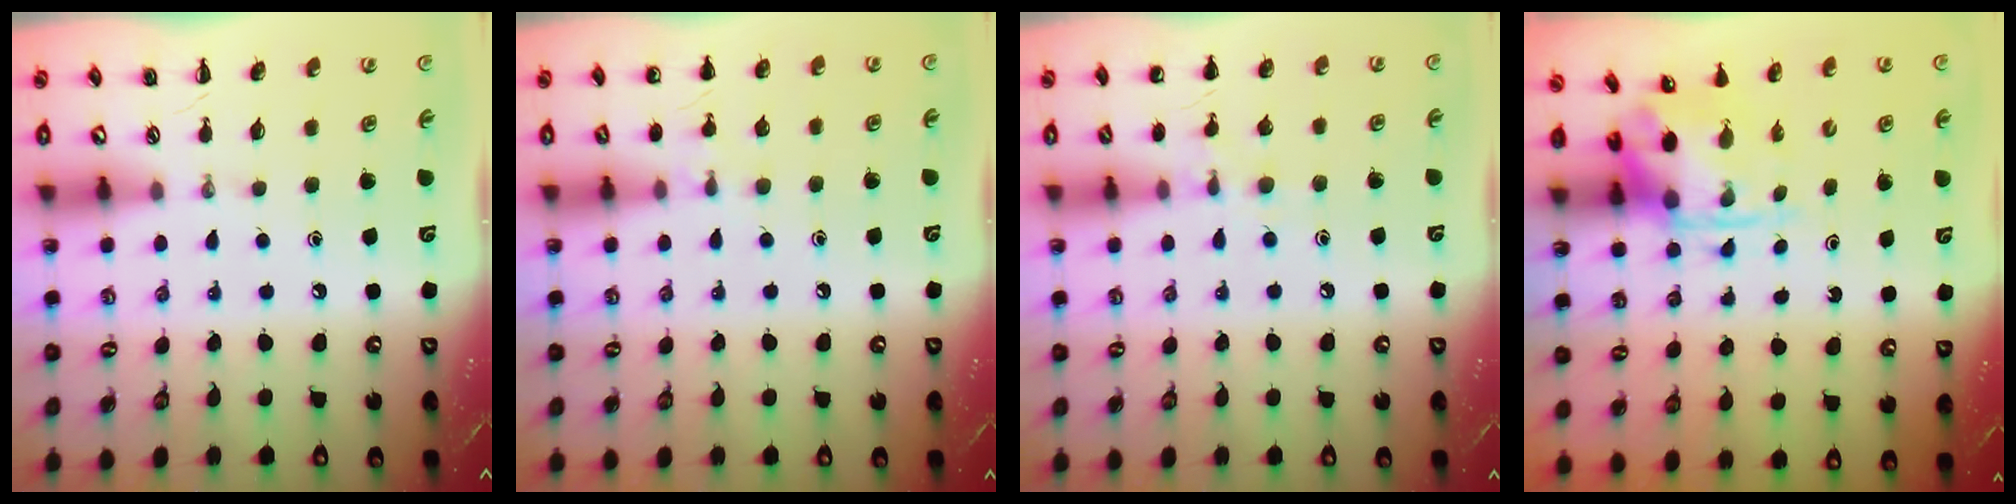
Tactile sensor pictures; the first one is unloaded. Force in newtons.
{"total": 6.4, "press": 6.1, "slide": 2.1}
{"total": 7.8, "press": 7.6, "slide": 2.0}
{"total": 3.8, "press": 3.7, "slide": 0.8}